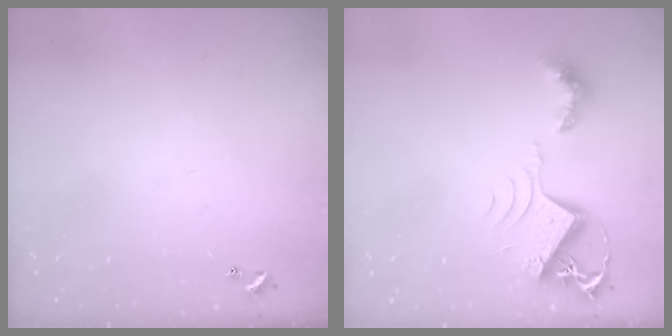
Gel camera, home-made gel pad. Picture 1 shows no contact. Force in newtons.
{"total": 10.1, "press": 10.1, "slide": 0.9}